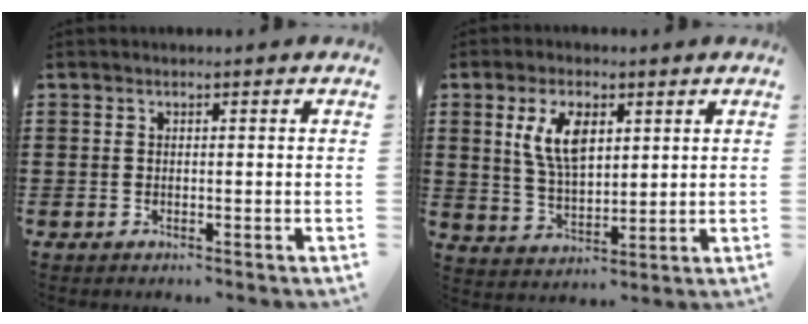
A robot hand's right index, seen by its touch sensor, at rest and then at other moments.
{"total": 7.7, "force": [2.9, 3.7, 6.1], "torque": [-0.123, 0.007, 0.049]}